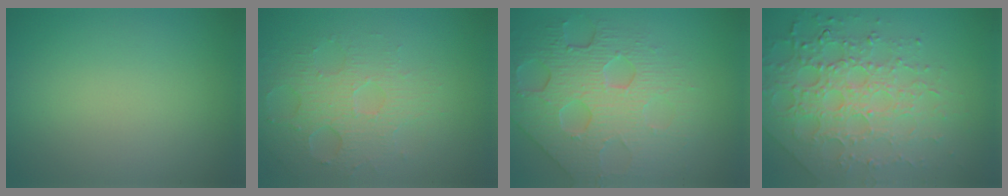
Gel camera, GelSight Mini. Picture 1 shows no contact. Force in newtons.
{"total": 3.5, "press": 3.2, "slide": 1.5}
{"total": 7.1, "press": 5.5, "slide": 4.5}
{"total": 7.9, "press": 5.6, "slide": 5.6}